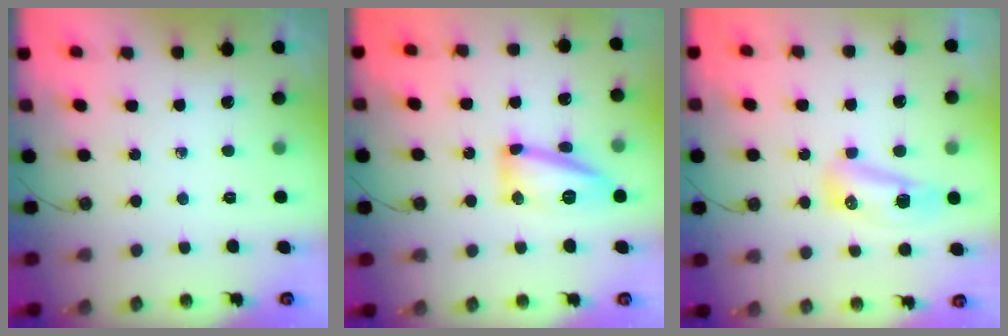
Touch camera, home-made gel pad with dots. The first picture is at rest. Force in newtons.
{"total": 14.4, "press": 14.3, "slide": 1.2}
{"total": 17.6, "press": 11.6, "slide": 13.2}